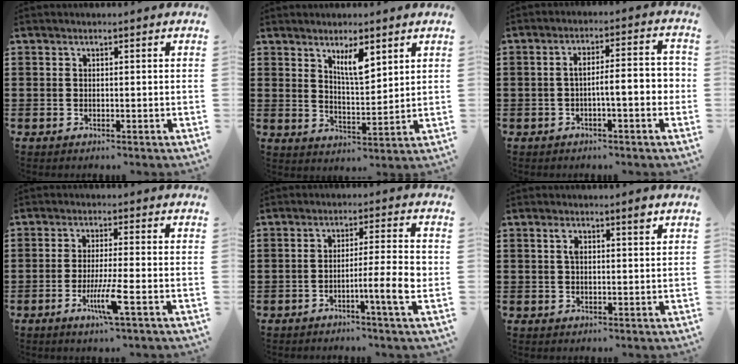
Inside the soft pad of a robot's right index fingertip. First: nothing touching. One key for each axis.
{"total": 5.5, "fx": 3.3, "fy": 1.7, "fz": 4.1, "tx": -0.079, "ty": 0.000, "tz": 0.055}
{"total": 5.1, "fx": -1.4, "fy": 0.9, "fz": 4.8, "tx": -0.084, "ty": 0.005, "tz": -0.029}
{"total": 6.2, "fx": -2.5, "fy": 0.1, "fz": 5.6, "tx": -0.112, "ty": -0.022, "tz": -0.046}
{"total": 7.1, "fx": -2.2, "fy": 0.0, "fz": 6.7, "tx": -0.111, "ty": -0.006, "tz": -0.040}
{"total": 3.0, "fx": 1.4, "fy": 0.7, "fz": 2.6, "tx": -0.045, "ty": 0.001, "tz": 0.020}